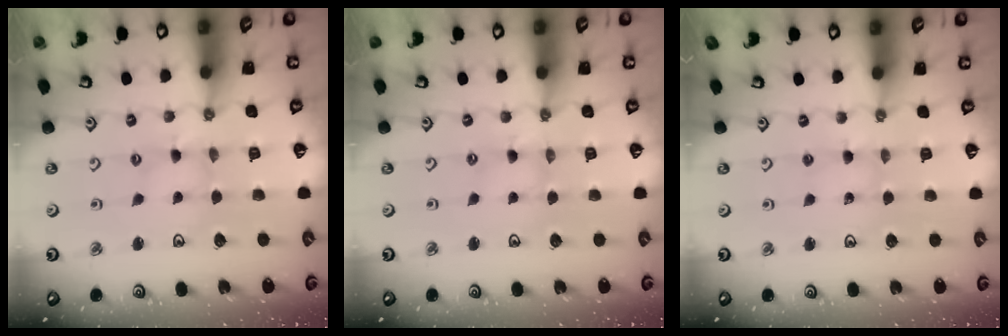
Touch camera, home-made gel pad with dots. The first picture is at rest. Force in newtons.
{"total": 0.6, "press": 0.6, "slide": 0.2}
{"total": 3.1, "press": 3.1, "slide": 0.4}